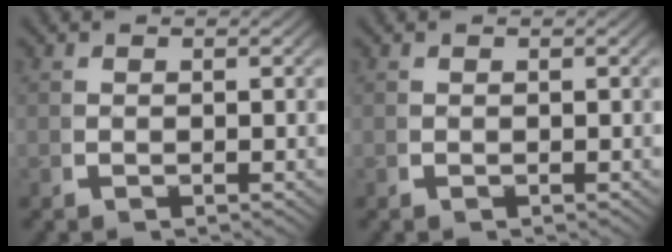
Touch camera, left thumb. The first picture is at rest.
{"total": 0.0}